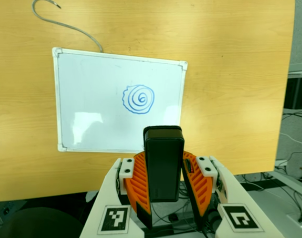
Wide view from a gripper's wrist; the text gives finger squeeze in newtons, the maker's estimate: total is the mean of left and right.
{"total": 7.4, "left": 6.1, "right": 8.7}